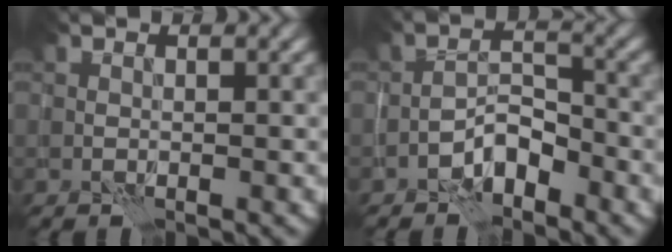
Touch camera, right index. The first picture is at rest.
{"total": 3.0, "force": [-2.2, 1.2, 1.7], "torque": [-0.024, 0.015, -0.045]}